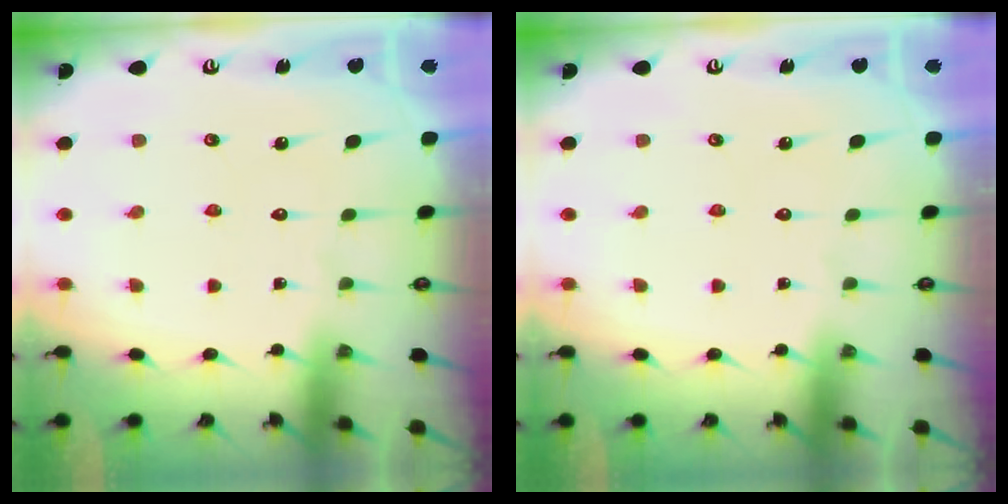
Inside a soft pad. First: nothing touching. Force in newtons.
{"total": 0.0}